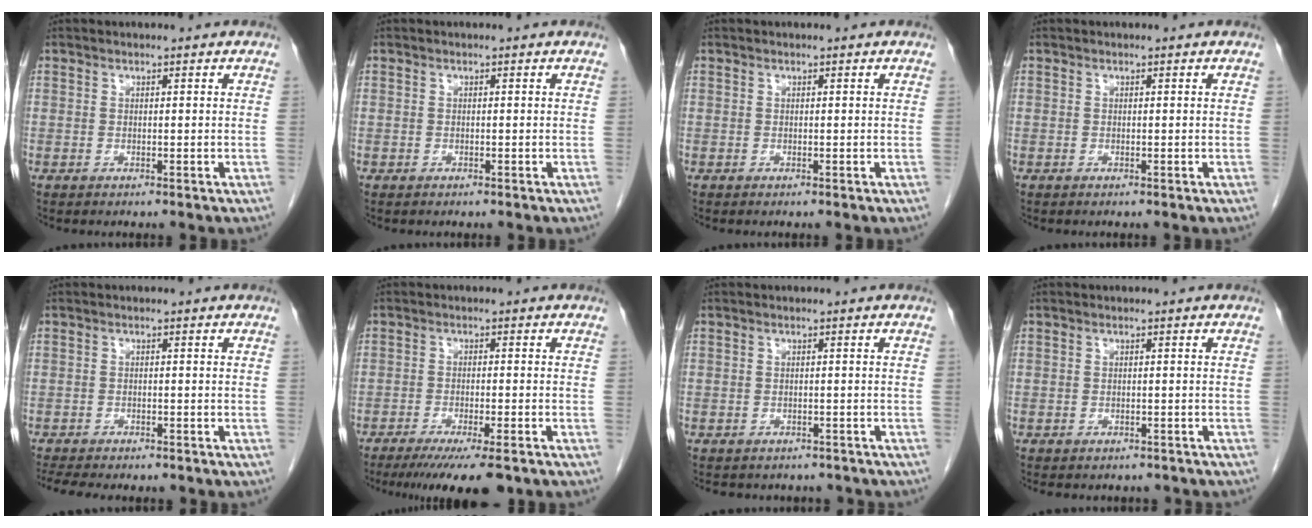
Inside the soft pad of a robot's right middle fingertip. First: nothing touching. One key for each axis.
{"total": 0.0}
{"total": 0.0}
{"total": 0.0}
{"total": 8.8, "fx": -7.5, "fy": 2.3, "fz": 4.0, "tx": -0.056, "ty": 0.002, "tz": -0.100}
{"total": 10.9, "fx": -8.6, "fy": 1.0, "fz": 6.7, "tx": -0.087, "ty": -0.020, "tz": -0.128}
{"total": 8.0, "fx": -6.9, "fy": 3.5, "fz": 2.0, "tx": -0.027, "ty": 0.010, "tz": -0.069}
{"total": 7.2, "fx": -6.2, "fy": 2.8, "fz": 2.2, "tx": -0.024, "ty": 0.006, "tz": -0.065}